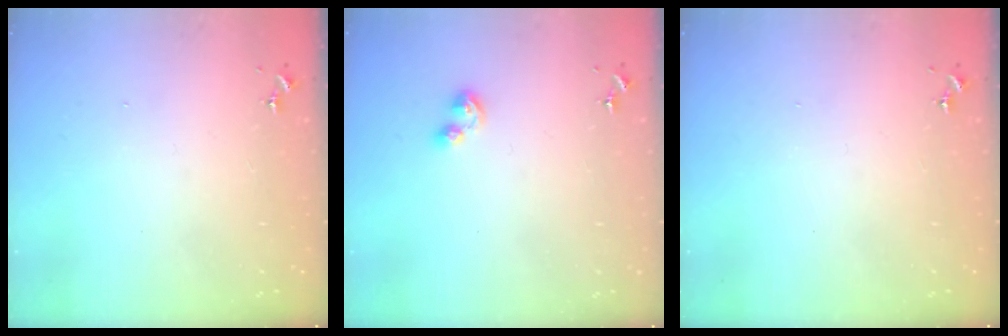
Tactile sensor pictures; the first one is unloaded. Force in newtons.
{"total": 5.0, "press": 5.0, "slide": 0.6}
{"total": 0.0}